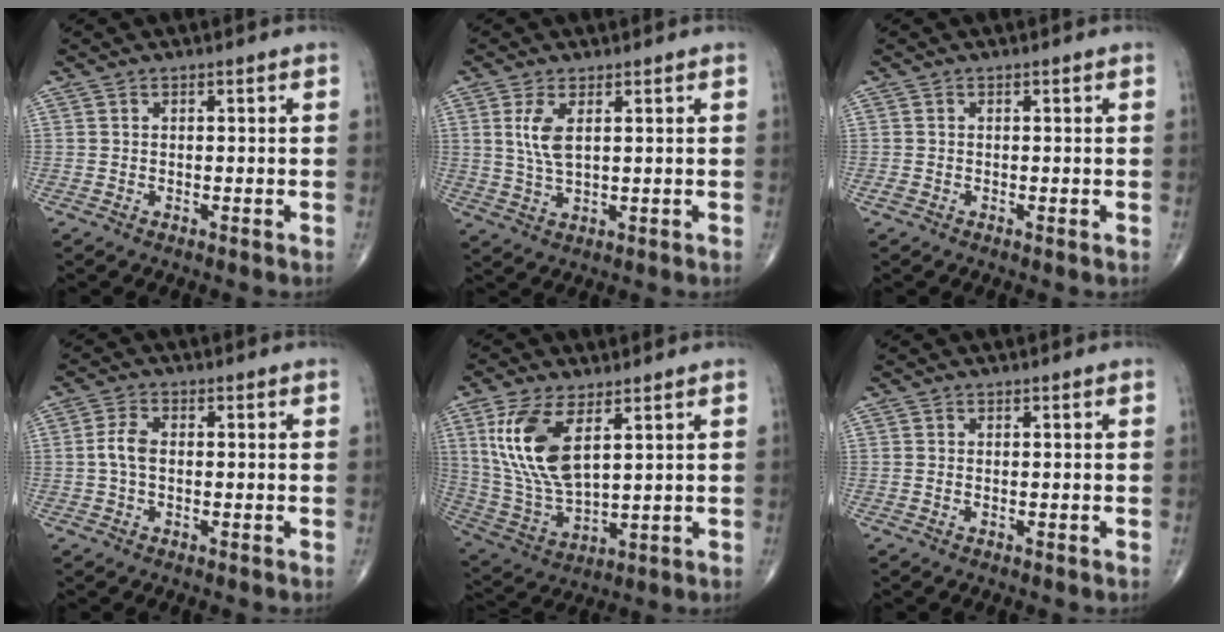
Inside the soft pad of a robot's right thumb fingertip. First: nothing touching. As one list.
[{"total": 5.2, "force": [1.6, 2.2, 4.5], "torque": [-0.099, -0.008, 0.039]}, {"total": 0.8, "force": [-0.4, 0.4, 0.6], "torque": [-0.016, -0.004, -0.009]}, {"total": 3.6, "force": [-0.2, 2.0, 3.0], "torque": [-0.067, 0.008, -0.009]}, {"total": 14.6, "force": [5.5, 6.6, 11.9], "torque": [-0.247, -0.020, 0.121]}, {"total": 0.0}]